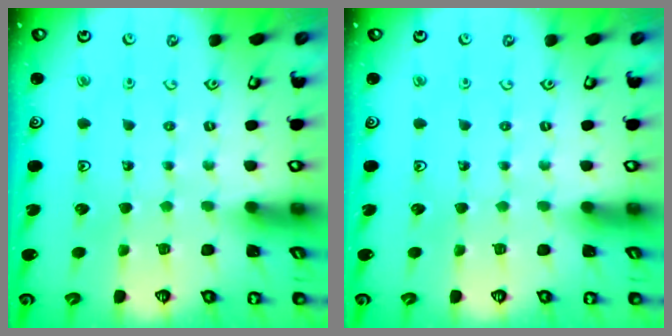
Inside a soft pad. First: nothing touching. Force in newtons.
{"total": 0.0}